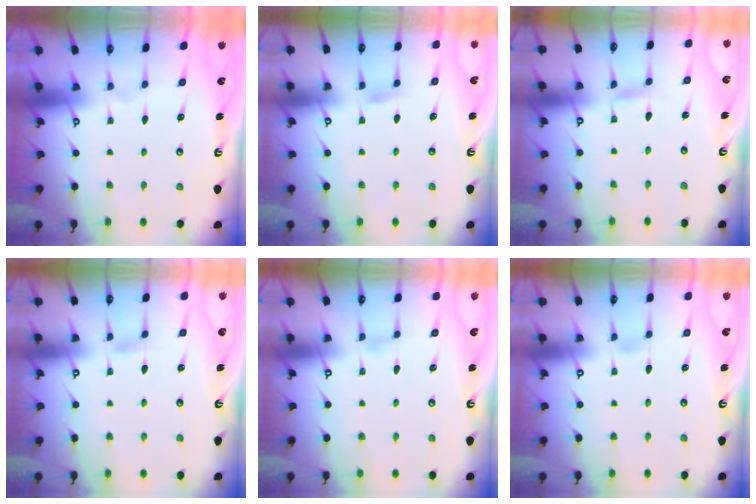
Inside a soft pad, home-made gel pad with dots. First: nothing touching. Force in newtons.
{"total": 3.7, "press": 3.6, "slide": 0.5}
{"total": 1.4, "press": 1.4, "slide": 0.1}
{"total": 4.4, "press": 4.4, "slide": 0.4}
{"total": 1.9, "press": 1.9, "slide": 0.2}
{"total": 1.6, "press": 1.6, "slide": 0.2}